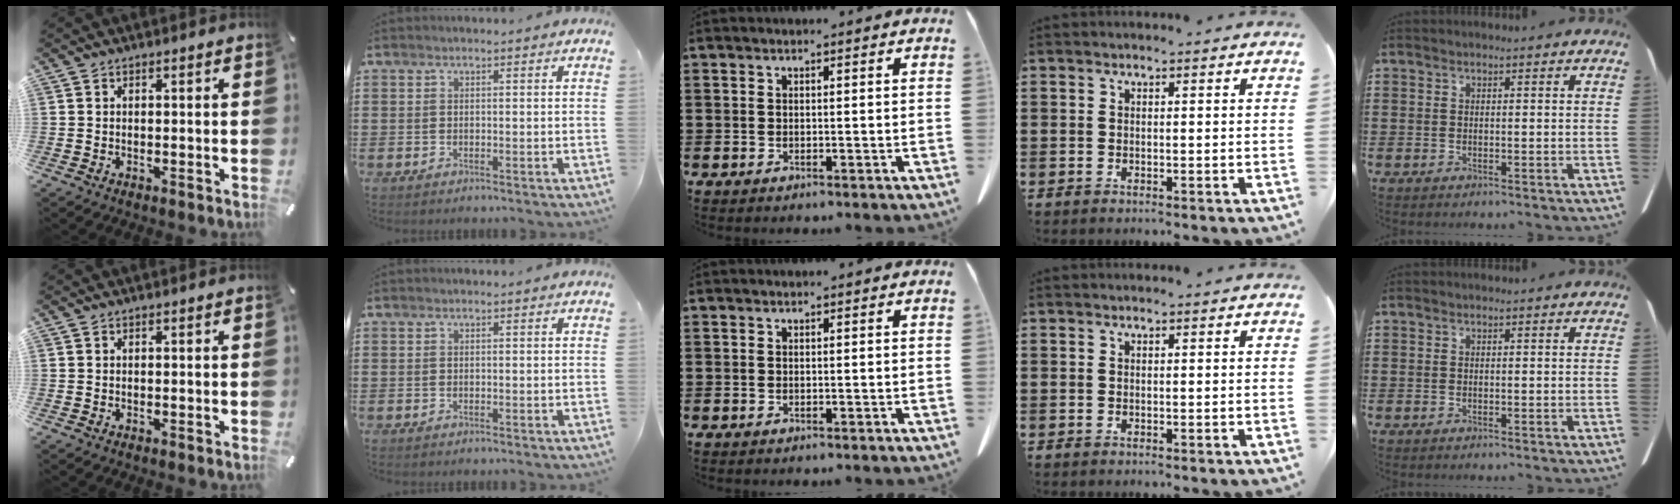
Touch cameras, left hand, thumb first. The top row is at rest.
{}